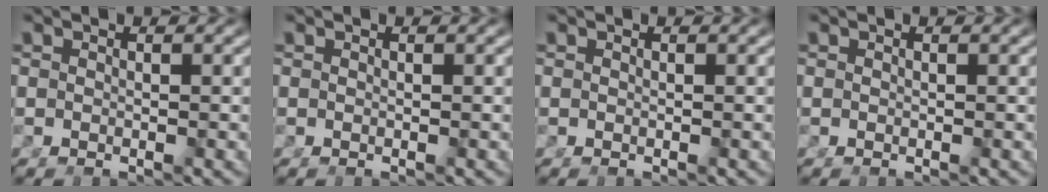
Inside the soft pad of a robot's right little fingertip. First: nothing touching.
{"total": 0.0}
{"total": 0.0}
{"total": 0.0}